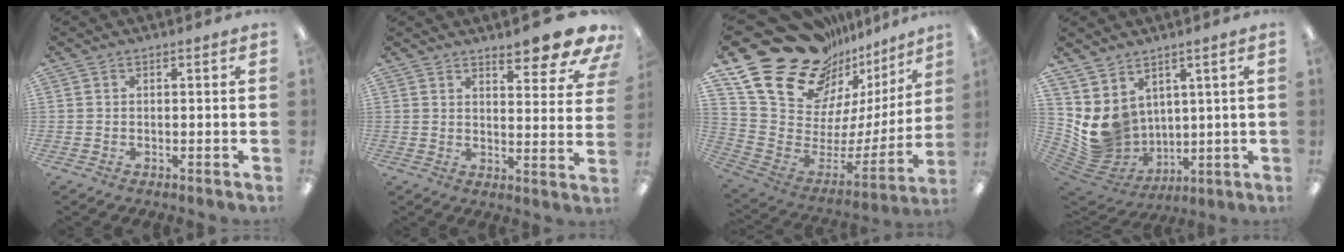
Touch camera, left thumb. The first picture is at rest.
{"total": 11.1, "force": [9.0, 2.7, 5.9], "torque": [-0.056, -0.073, 0.151]}
{"total": 25.8, "force": [17.5, 14.1, 12.7], "torque": [-0.194, -0.141, 0.340]}
{"total": 8.9, "force": [3.8, 7.8, 1.9], "torque": [-0.076, -0.042, 0.085]}